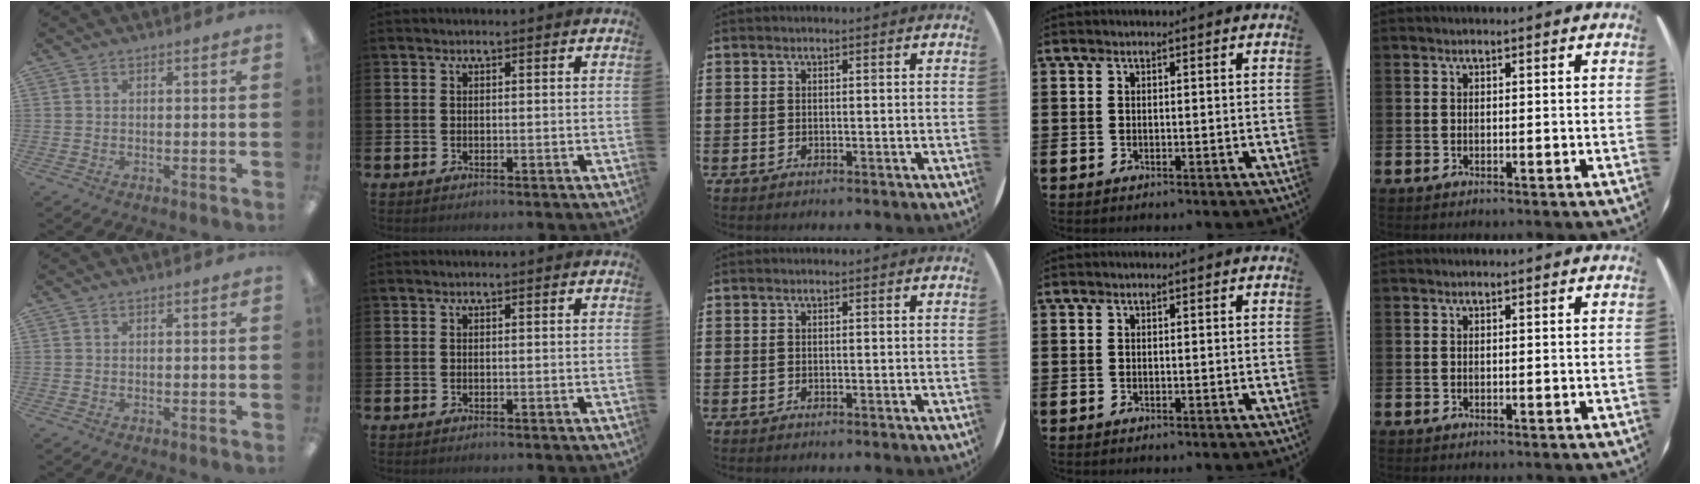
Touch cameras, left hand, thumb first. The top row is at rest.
{}